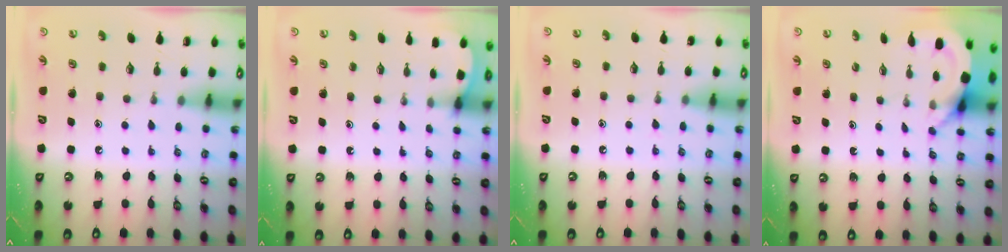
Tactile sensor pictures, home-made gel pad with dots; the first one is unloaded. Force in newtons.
{"total": 1.9, "press": 1.9, "slide": 0.2}
{"total": 4.8, "press": 4.8, "slide": 0.6}
{"total": 3.9, "press": 3.8, "slide": 0.3}